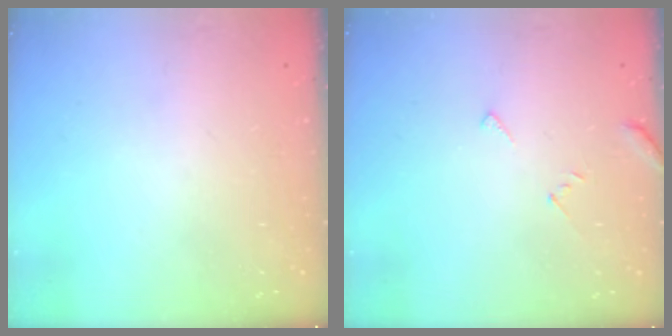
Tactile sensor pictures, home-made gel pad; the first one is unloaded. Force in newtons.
{"total": 2.8, "press": 2.8, "slide": 0.2}